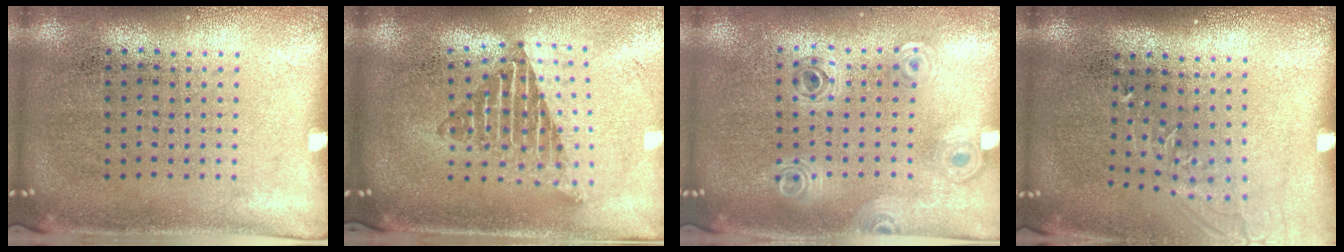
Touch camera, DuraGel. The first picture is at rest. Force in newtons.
{"total": 2.0, "press": 1.6, "slide": 1.3}
{"total": 0.8, "press": 0.8, "slide": 0.1}
{"total": 1.2, "press": 1.0, "slide": 0.7}